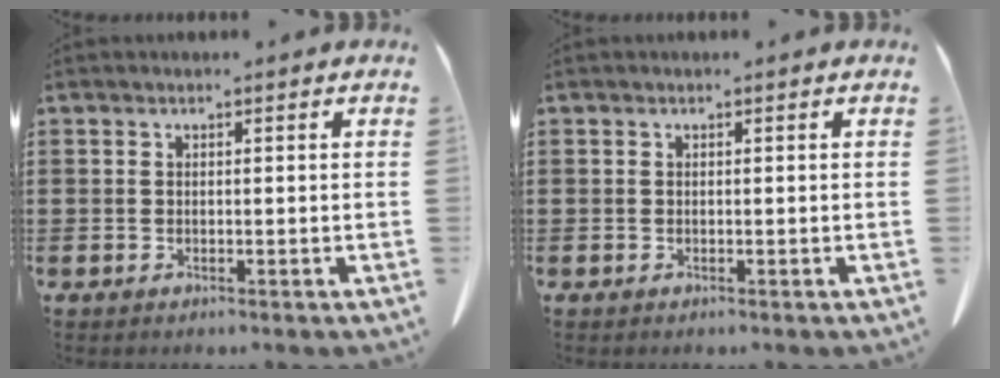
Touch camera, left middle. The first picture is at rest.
{"total": 0.0}